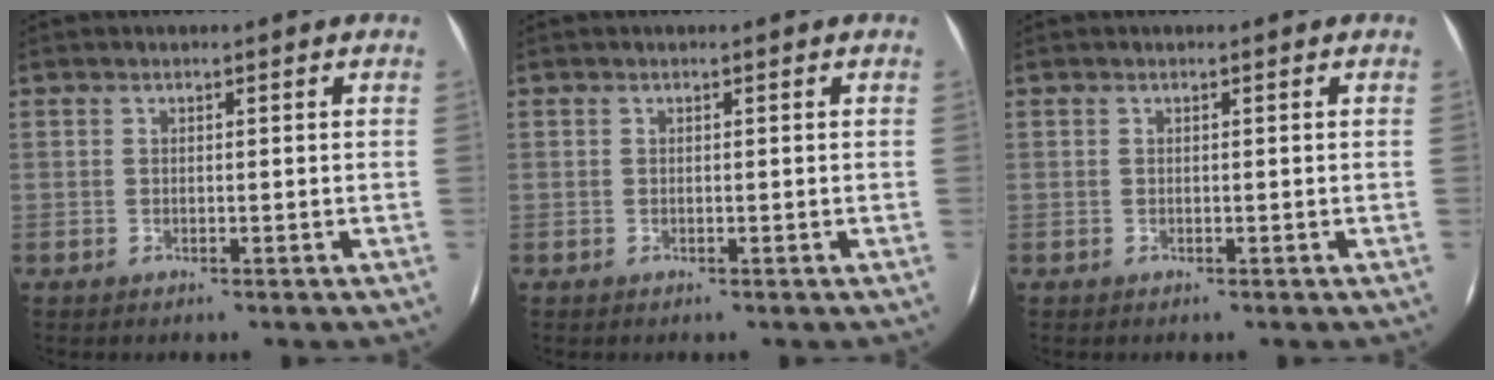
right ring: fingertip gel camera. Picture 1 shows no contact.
{"total": 0.0}
{"total": 0.0}